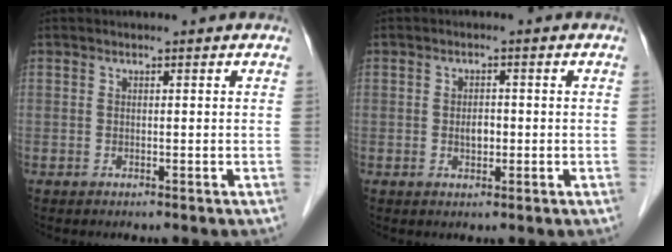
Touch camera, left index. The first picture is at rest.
{"total": 2.2, "force": [-0.3, 1.3, 1.7], "torque": [-0.029, 0.002, -0.002]}